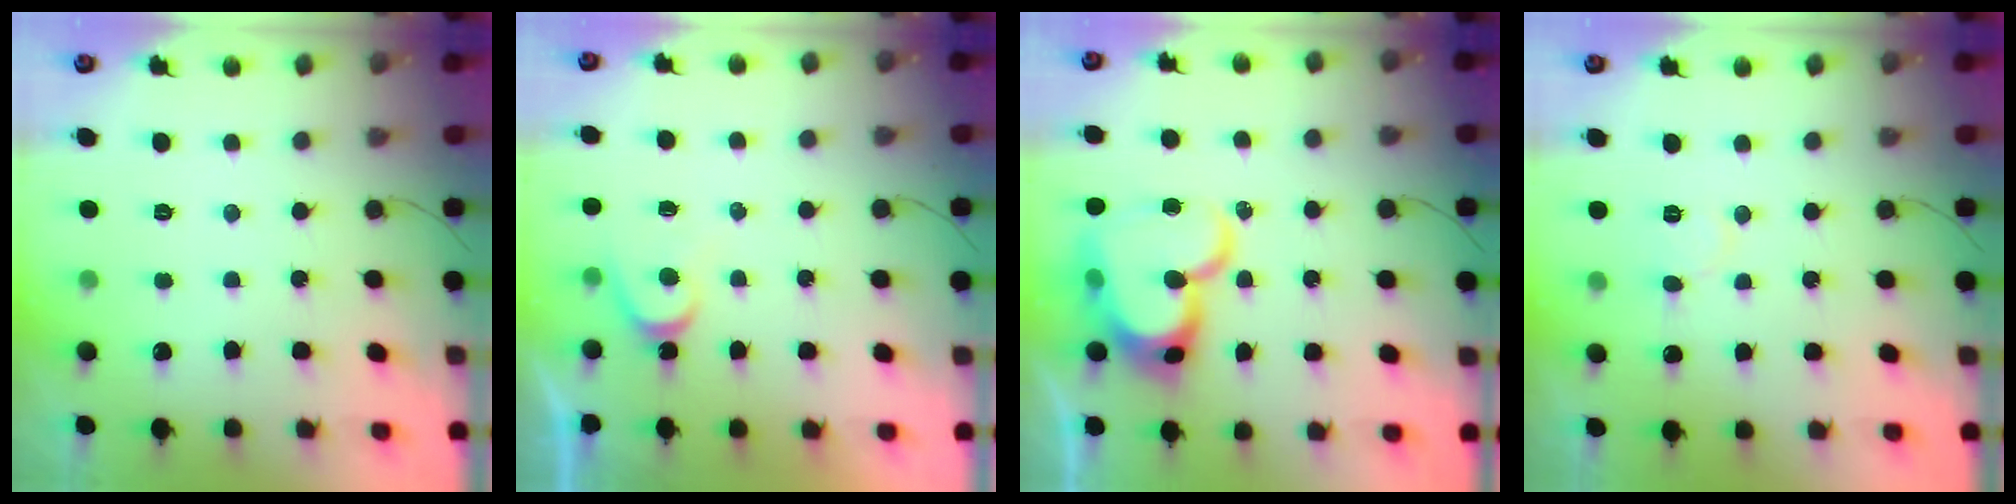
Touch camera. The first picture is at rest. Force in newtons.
{"total": 4.7, "press": 4.7, "slide": 0.5}
{"total": 19.4, "press": 19.4, "slide": 1.5}
{"total": 6.5, "press": 6.5, "slide": 0.4}